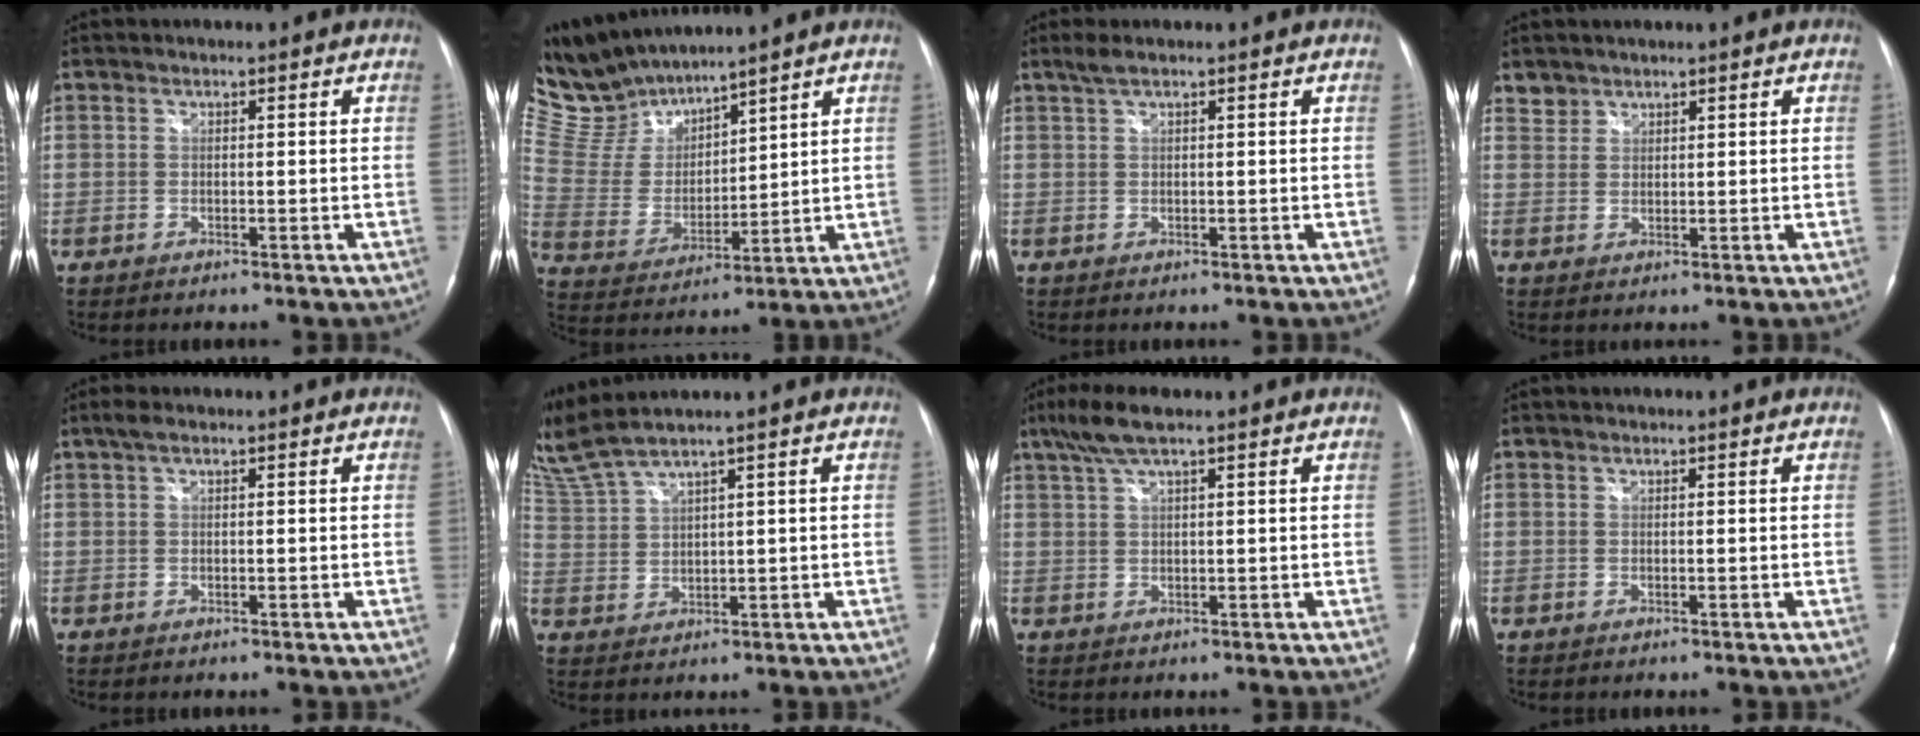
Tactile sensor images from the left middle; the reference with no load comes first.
{"total": 10.2, "force": [10.0, 1.2, 1.2], "torque": [-0.052, 0.009, 0.225]}
{"total": 1.7, "force": [1.2, 0.1, 1.2], "torque": [-0.033, 0.015, 0.026]}
{"total": 2.0, "force": [1.7, 1.1, -0.4], "torque": [0.012, 0.008, 0.029]}
{"total": 1.7, "force": [1.1, 0.5, 1.2], "torque": [-0.027, 0.021, 0.017]}
{"total": 6.7, "force": [5.8, -1.2, 3.2], "torque": [-0.086, 0.012, 0.129]}
{"total": 4.9, "force": [3.4, 0.5, 3.6], "torque": [-0.082, 0.021, 0.066]}
{"total": 0.0}